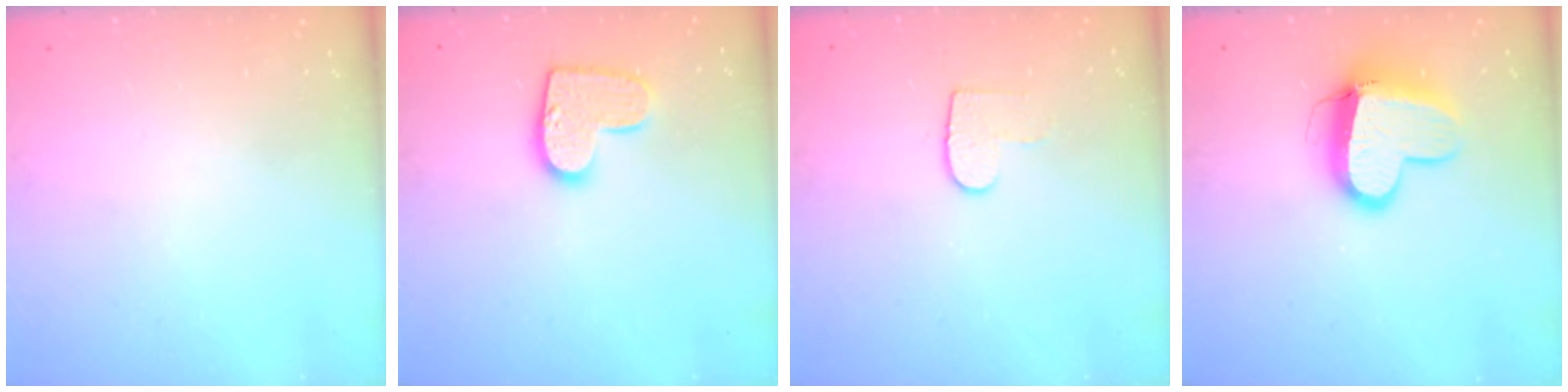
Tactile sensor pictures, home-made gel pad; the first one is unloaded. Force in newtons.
{"total": 12.0, "press": 11.9, "slide": 0.7}
{"total": 6.3, "press": 6.3, "slide": 0.4}
{"total": 12.4, "press": 12.3, "slide": 1.7}